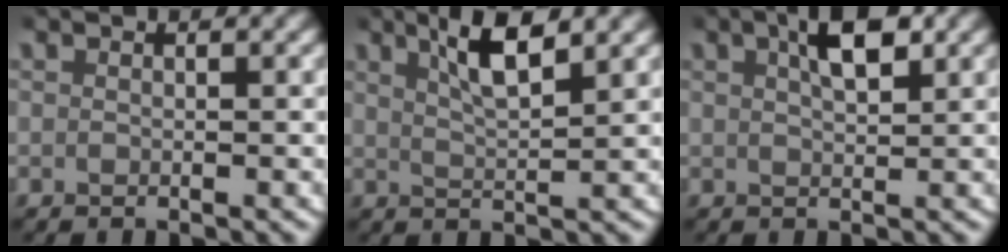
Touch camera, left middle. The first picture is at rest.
{"total": 4.2, "force": [2.6, 0.7, 3.2], "torque": [-0.064, 0.003, 0.044]}
{"total": 3.9, "force": [1.8, 1.3, 3.2], "torque": [-0.044, 0.009, 0.028]}